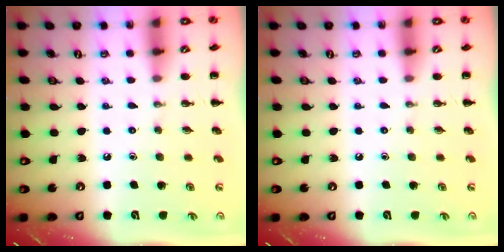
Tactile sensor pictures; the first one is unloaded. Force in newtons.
{"total": 0.0}